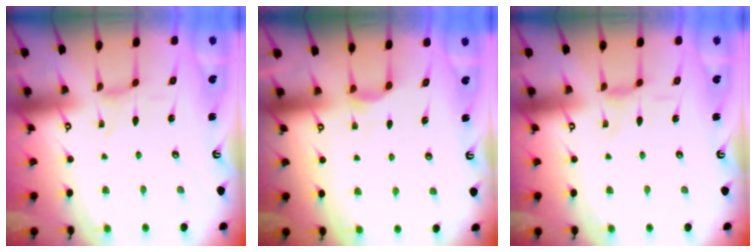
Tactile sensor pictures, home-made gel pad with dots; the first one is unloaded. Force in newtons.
{"total": 2.6, "press": 2.5, "slide": 0.4}
{"total": 1.4, "press": 1.3, "slide": 0.3}